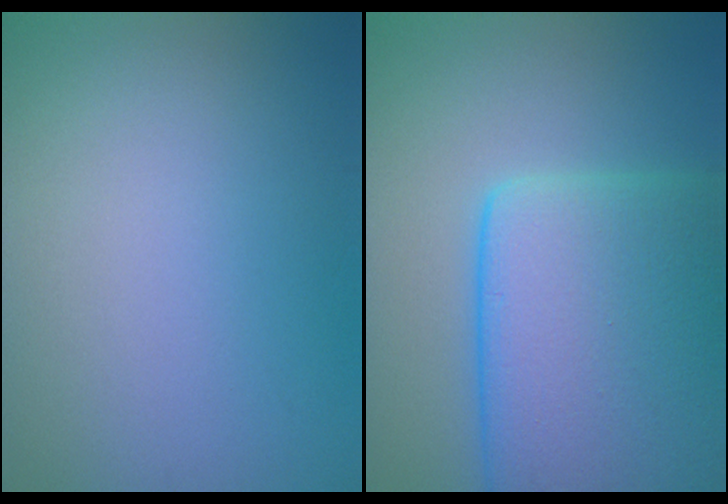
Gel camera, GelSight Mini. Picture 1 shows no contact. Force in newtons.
{"total": 14.6, "press": 14.6, "slide": 0.1}